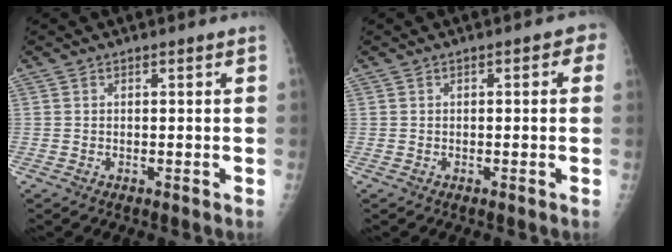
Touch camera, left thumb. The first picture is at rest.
{"total": 2.2, "force": [0.5, 1.1, 1.8], "torque": [-0.005, 0.004, 0.000]}